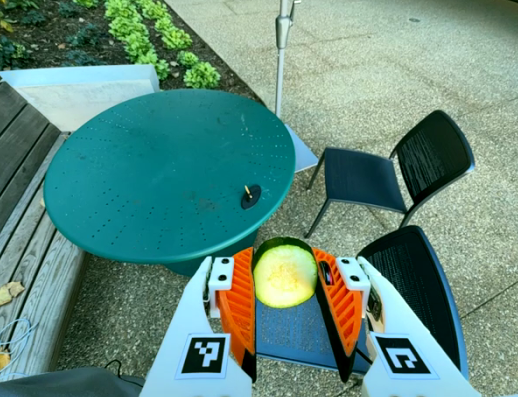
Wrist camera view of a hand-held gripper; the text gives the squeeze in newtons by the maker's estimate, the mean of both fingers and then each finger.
{"total": 14.4, "left": 14.6, "right": 14.1}